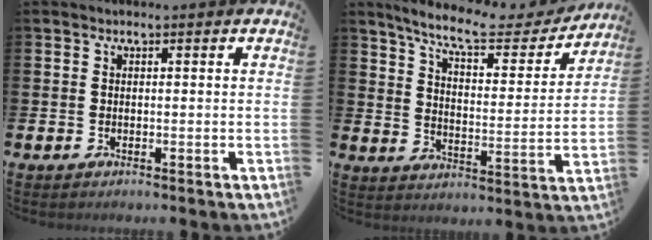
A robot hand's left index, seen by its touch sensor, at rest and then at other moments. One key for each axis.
{"total": 9.4, "fx": 8.3, "fy": 1.8, "fz": 4.0, "tx": -0.099, "ty": -0.050, "tz": 0.140}